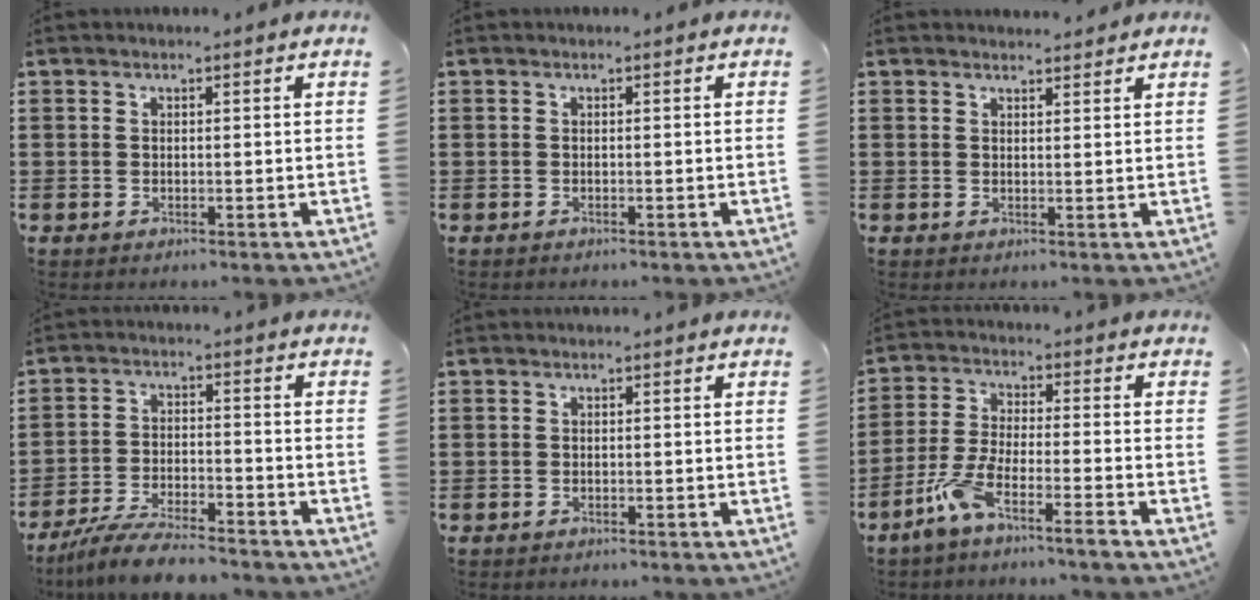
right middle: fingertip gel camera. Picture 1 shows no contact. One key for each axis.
{"total": 0.0}
{"total": 1.4, "fx": 1.4, "fy": 0.2, "fz": 0.1, "tx": 0.003, "ty": 0.000, "tz": 0.024}
{"total": 7.0, "fx": -6.4, "fy": 0.6, "fz": 2.8, "tx": -0.059, "ty": -0.001, "tz": -0.123}
{"total": 0.6, "fx": -0.5, "fy": 0.3, "fz": -0.1, "tx": 0.001, "ty": 0.002, "tz": -0.012}
{"total": 6.7, "fx": -5.6, "fy": 0.0, "fz": 3.7, "tx": -0.095, "ty": -0.014, "tz": -0.113}